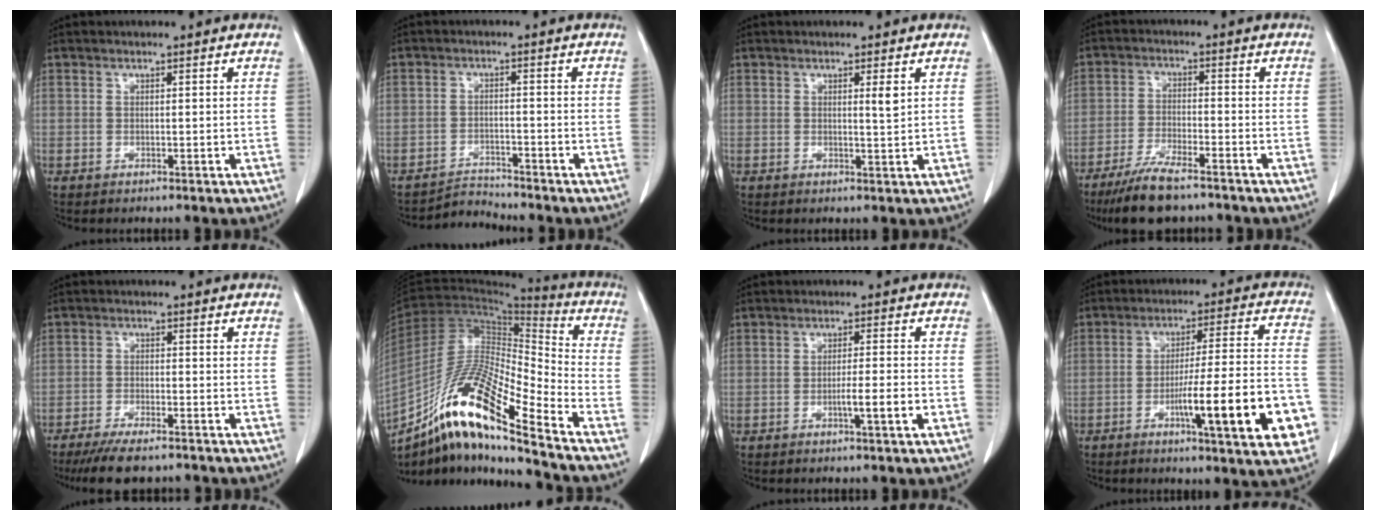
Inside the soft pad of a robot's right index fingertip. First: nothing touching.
{"total": 3.1, "force": [-2.8, -0.1, -1.4], "torque": [0.030, -0.004, -0.046]}
{"total": 1.7, "force": [0.7, -0.1, 1.6], "torque": [-0.026, -0.005, 0.011]}
{"total": 9.2, "force": [-7.2, 1.8, 5.4], "torque": [-0.099, -0.021, -0.125]}
{"total": 8.2, "force": [-6.7, 1.8, 4.4], "torque": [-0.068, -0.016, -0.110]}
{"total": 18.8, "force": [-12.8, 1.4, 13.7], "torque": [-0.264, -0.008, -0.230]}
{"total": 3.7, "force": [-1.4, -0.3, 3.4], "torque": [-0.054, -0.003, -0.024]}
{"total": 16.7, "force": [-6.1, 1.3, 15.5], "torque": [-0.198, 0.008, -0.082]}